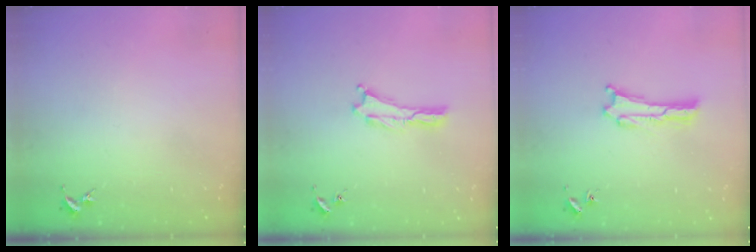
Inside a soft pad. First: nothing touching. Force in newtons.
{"total": 0.0}
{"total": 0.0}